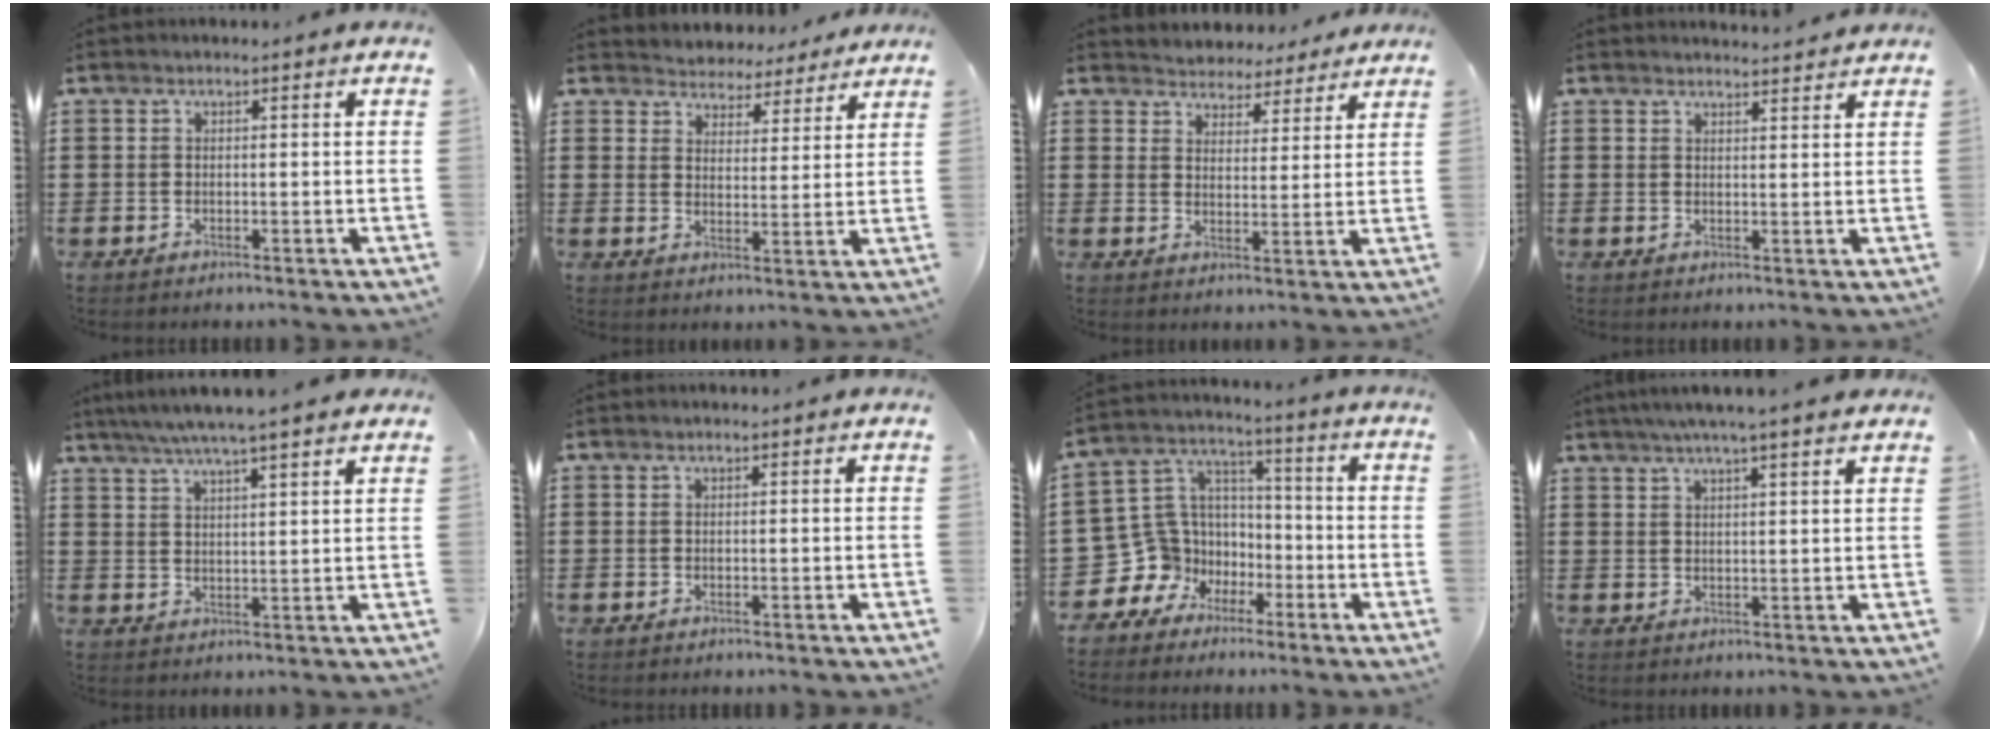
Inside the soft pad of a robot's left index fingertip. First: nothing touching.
{"total": 4.3, "force": [4.1, 0.9, -0.6], "torque": [-0.012, -0.023, 0.073]}
{"total": 4.1, "force": [3.9, 1.0, -0.6], "torque": [-0.010, -0.019, 0.069]}
{"total": 2.1, "force": [2.1, 0.0, 0.2], "torque": [-0.009, -0.003, 0.041]}
{"total": 4.8, "force": [4.2, -0.2, 2.4], "torque": [-0.059, -0.013, 0.073]}
{"total": 0.0}
{"total": 9.6, "force": [-3.7, 8.8, 1.2], "torque": [-0.092, -0.008, -0.070]}
{"total": 3.7, "force": [3.1, -0.5, 2.0], "torque": [-0.047, -0.002, 0.055]}